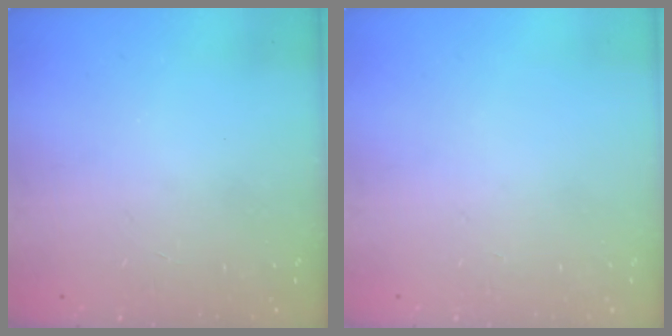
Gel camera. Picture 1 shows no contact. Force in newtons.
{"total": 0.0}